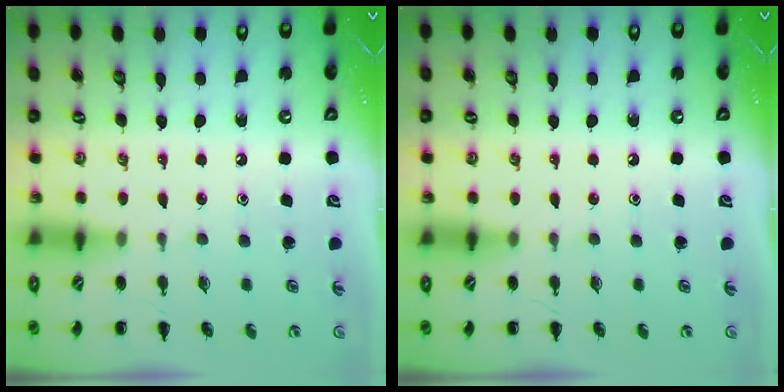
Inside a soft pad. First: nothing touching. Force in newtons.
{"total": 0.0}